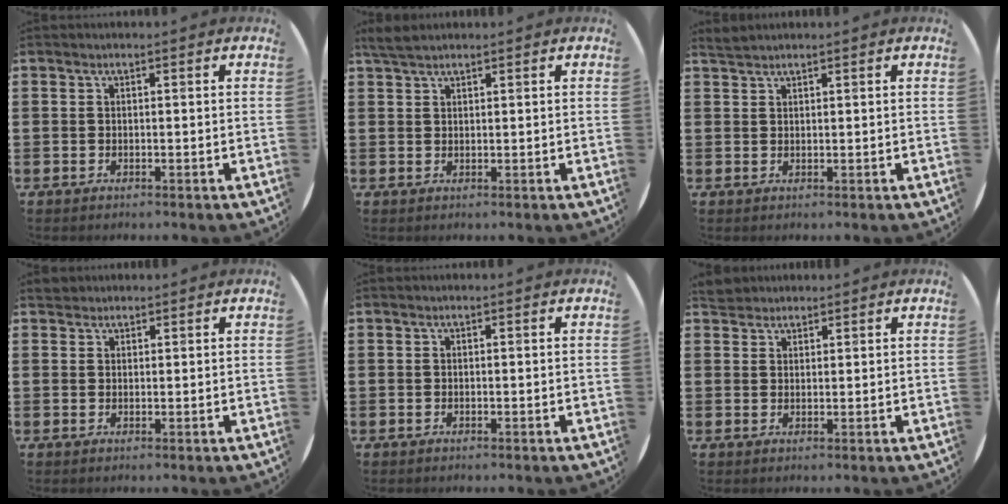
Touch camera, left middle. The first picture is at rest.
{"total": 2.3, "force": [2.0, 0.5, 1.1], "torque": [-0.025, 0.005, 0.038]}
{"total": 1.2, "force": [1.1, -0.1, 0.0], "torque": [-0.002, -0.001, 0.023]}
{"total": 1.4, "force": [1.2, 0.5, 0.0], "torque": [0.006, 0.002, 0.023]}
{"total": 0.0}
{"total": 2.5, "force": [2.4, 0.8, 0.1], "torque": [0.001, 0.000, 0.045]}